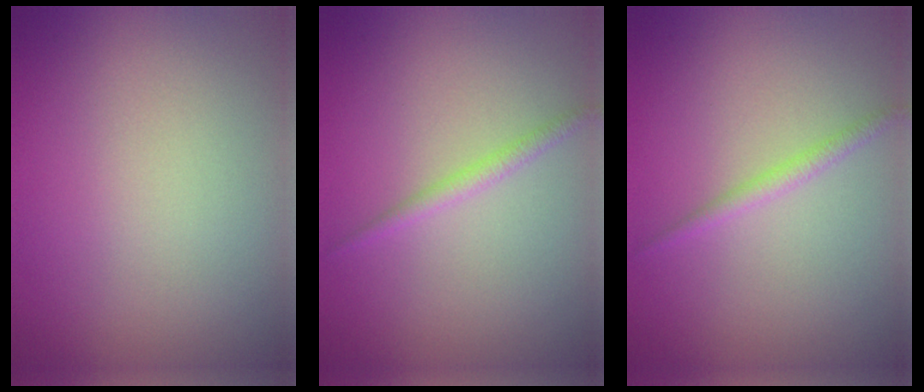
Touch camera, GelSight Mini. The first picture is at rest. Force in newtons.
{"total": 1.3, "press": 1.3, "slide": 0.0}
{"total": 1.3, "press": 1.3, "slide": 0.0}